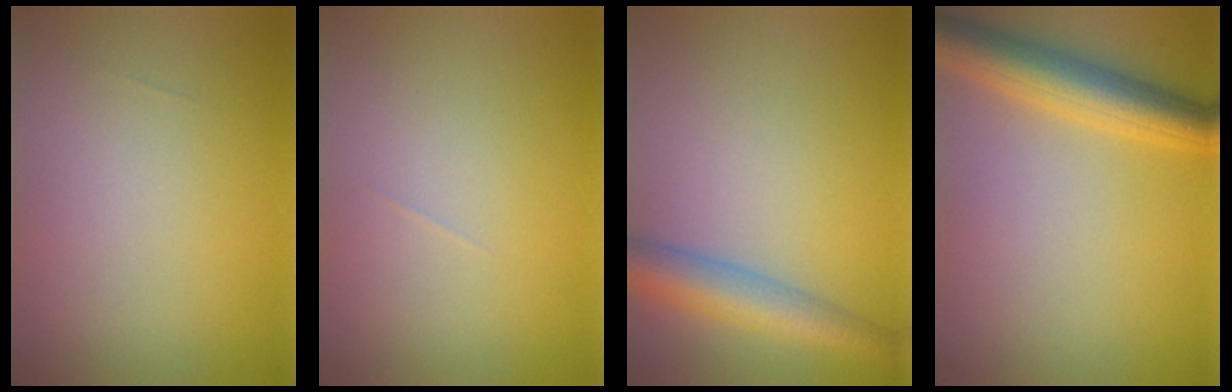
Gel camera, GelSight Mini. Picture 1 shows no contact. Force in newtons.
{"total": 0.0}
{"total": 5.1, "press": 5.1, "slide": 0.2}
{"total": 5.5, "press": 5.5, "slide": 0.2}